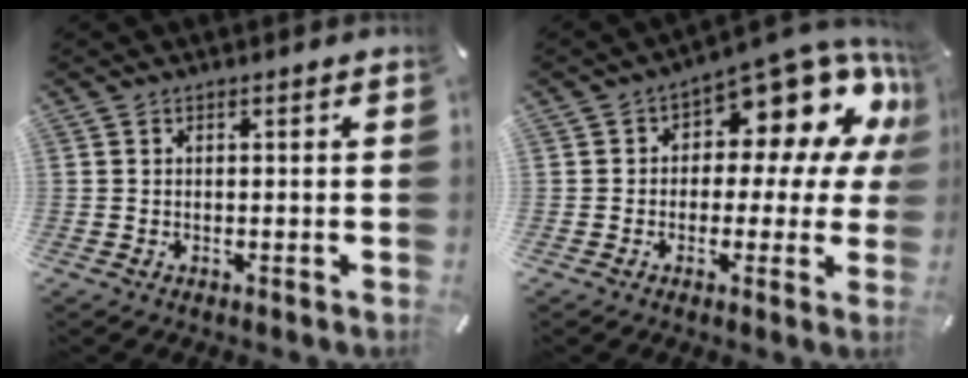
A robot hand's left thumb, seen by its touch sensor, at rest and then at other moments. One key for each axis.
{"total": 11.7, "fx": 6.7, "fy": 5.7, "fz": 7.6, "tx": -0.101, "ty": -0.067, "tz": 0.112}